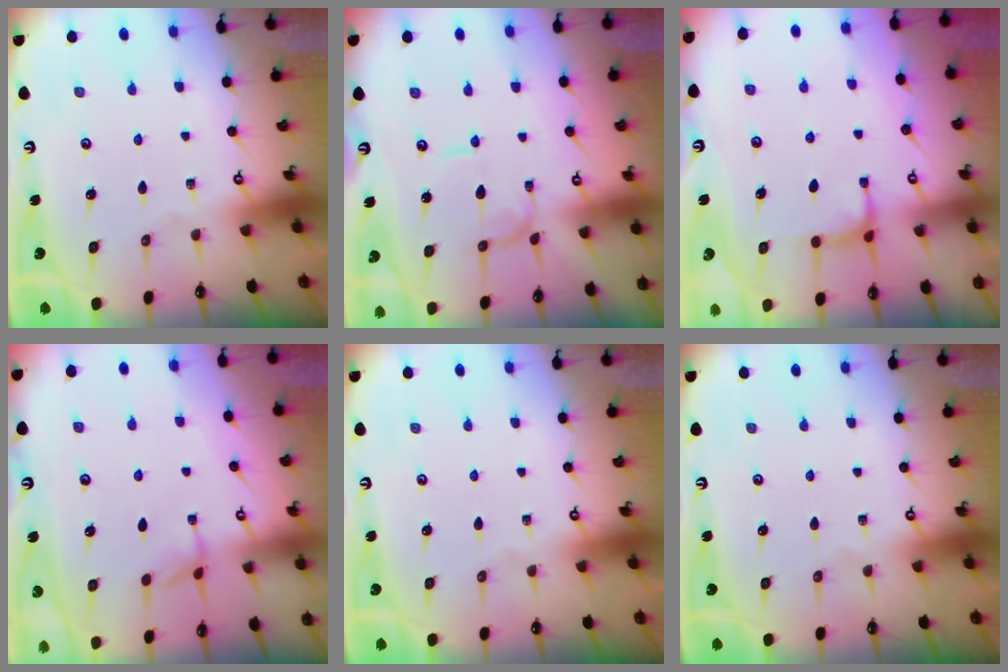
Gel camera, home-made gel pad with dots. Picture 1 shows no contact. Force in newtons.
{"total": 0.6, "press": 0.6, "slide": 0.1}
{"total": 0.7, "press": 0.4, "slide": 0.6}
{"total": 2.6, "press": 2.6, "slide": 0.5}
{"total": 0.0}
{"total": 0.0}